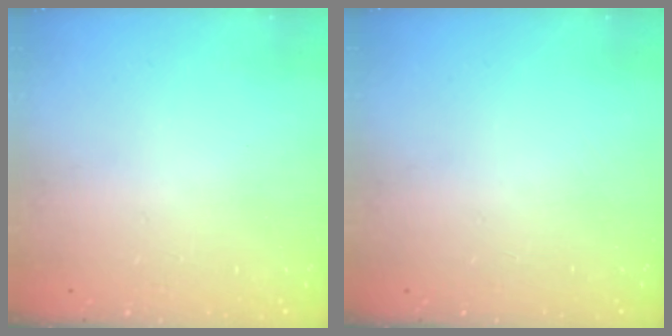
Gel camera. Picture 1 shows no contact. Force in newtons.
{"total": 0.0}